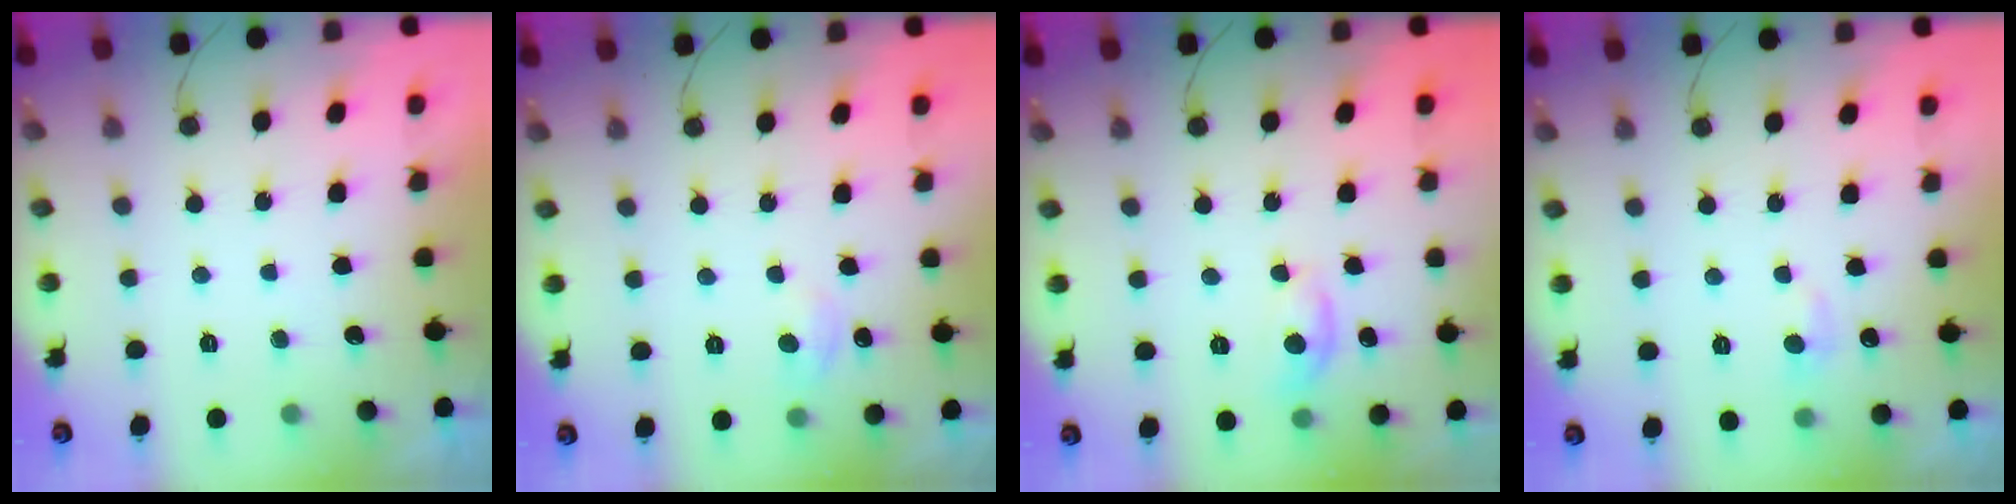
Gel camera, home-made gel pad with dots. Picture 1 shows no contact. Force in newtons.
{"total": 5.7, "press": 5.7, "slide": 0.9}
{"total": 6.3, "press": 6.3, "slide": 0.4}
{"total": 4.8, "press": 4.8, "slide": 0.6}